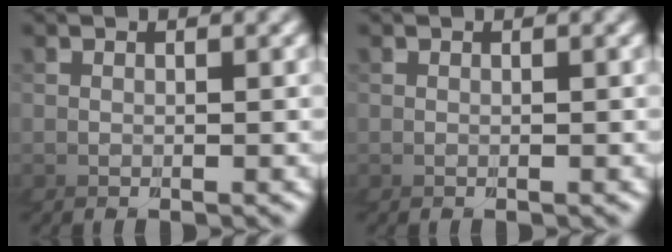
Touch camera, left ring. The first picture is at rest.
{"total": 0.0}